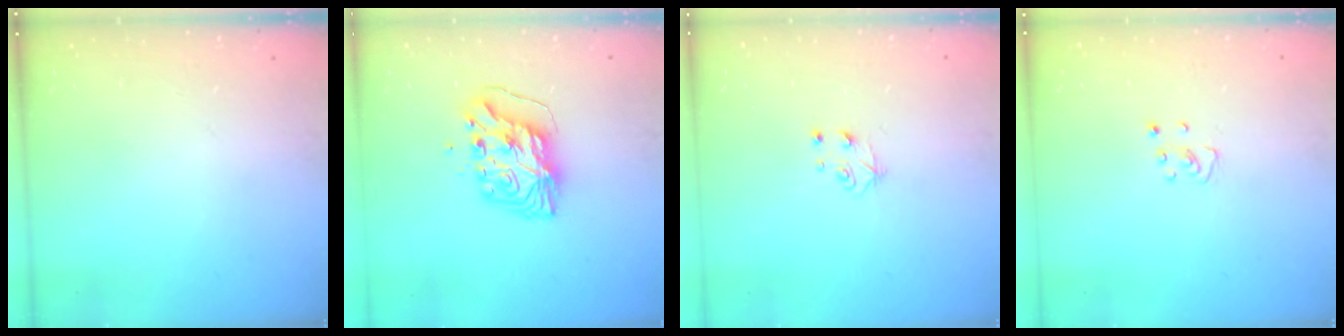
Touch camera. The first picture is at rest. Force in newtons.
{"total": 10.1, "press": 10.0, "slide": 1.0}
{"total": 4.0, "press": 3.9, "slide": 0.4}
{"total": 3.4, "press": 3.4, "slide": 0.3}